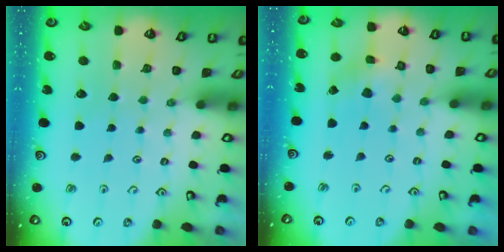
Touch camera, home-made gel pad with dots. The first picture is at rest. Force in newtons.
{"total": 2.7, "press": 2.7, "slide": 0.3}